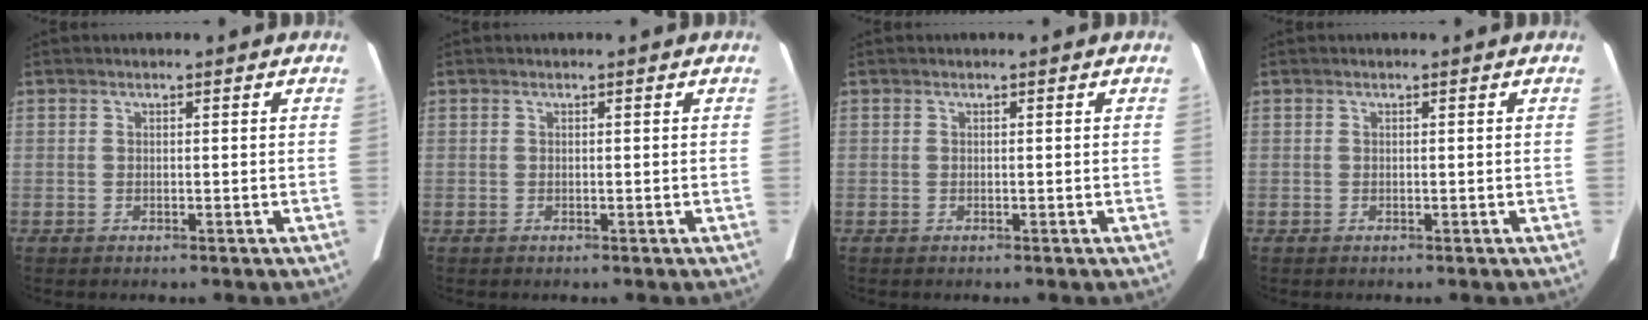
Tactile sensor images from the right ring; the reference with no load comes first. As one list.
[{"total": 0.0}, {"total": 0.0}, {"total": 0.0}]